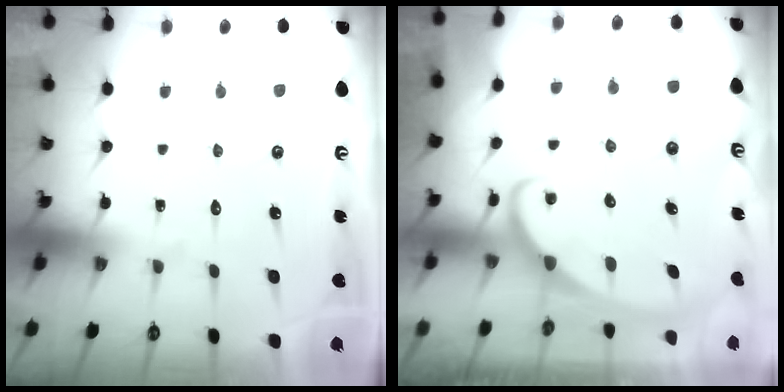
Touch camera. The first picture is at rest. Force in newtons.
{"total": 2.3, "press": 2.3, "slide": 0.3}